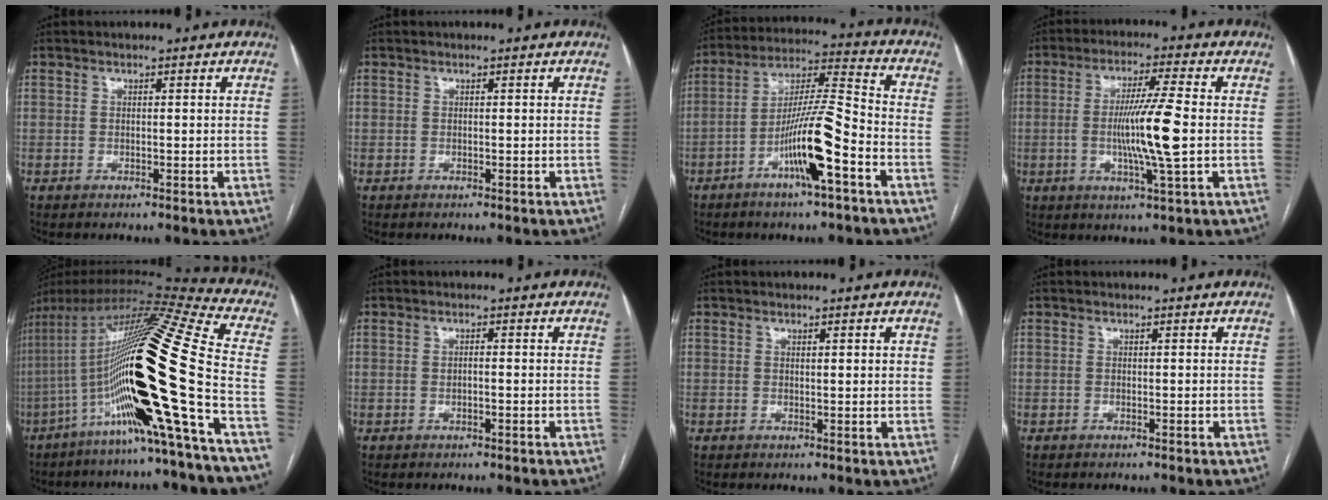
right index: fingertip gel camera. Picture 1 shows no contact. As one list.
[{"total": 0.0}, {"total": 12.6, "force": [-5.4, 0.5, 11.4], "torque": [-0.214, 0.007, -0.095]}, {"total": 10.1, "force": [-0.8, -0.4, 10.1], "torque": [-0.191, -0.006, -0.016]}, {"total": 27.7, "force": [-7.4, -0.3, 26.7], "torque": [-0.479, -0.012, -0.143]}, {"total": 0.9, "force": [0.0, 0.2, 0.8], "torque": [-0.014, 0.003, 0.003]}, {"total": 1.6, "force": [0.7, 0.3, 1.4], "torque": [-0.022, 0.000, 0.007]}, {"total": 0.0}]